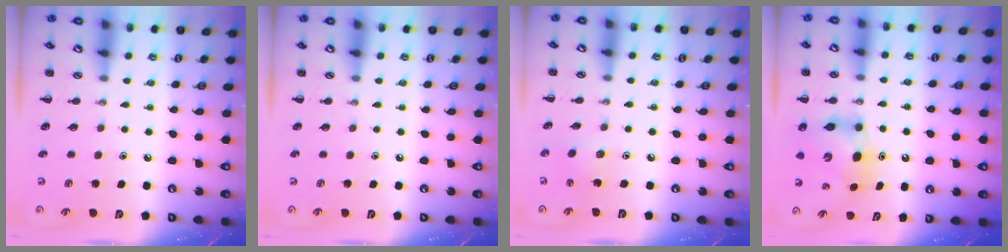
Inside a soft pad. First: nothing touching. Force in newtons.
{"total": 0.0}
{"total": 2.4, "press": 2.3, "slide": 0.6}
{"total": 6.8, "press": 6.6, "slide": 1.7}